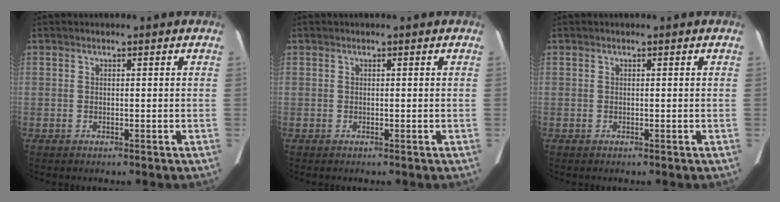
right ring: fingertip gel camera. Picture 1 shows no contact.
{"total": 0.0}
{"total": 0.0}